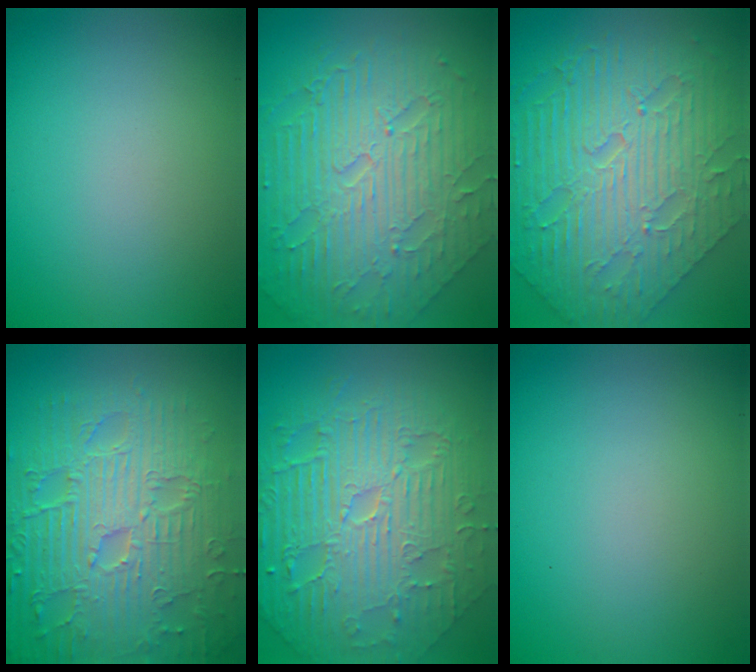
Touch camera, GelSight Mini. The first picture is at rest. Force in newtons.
{"total": 10.1, "press": 6.7, "slide": 7.6}
{"total": 10.7, "press": 7.2, "slide": 8.0}
{"total": 10.4, "press": 7.0, "slide": 7.6}
{"total": 11.0, "press": 7.1, "slide": 8.4}
{"total": 0.0}